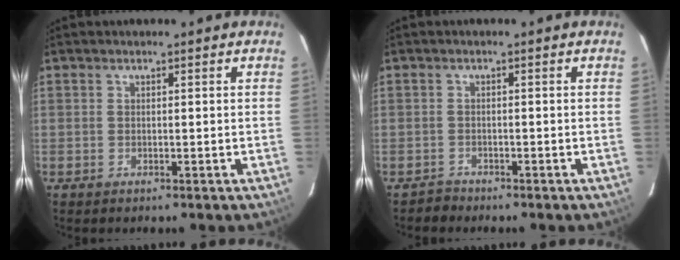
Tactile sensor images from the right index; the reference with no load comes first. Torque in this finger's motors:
{"motor_torque": [-0.04, -0.02, -0.11, -0.08]}